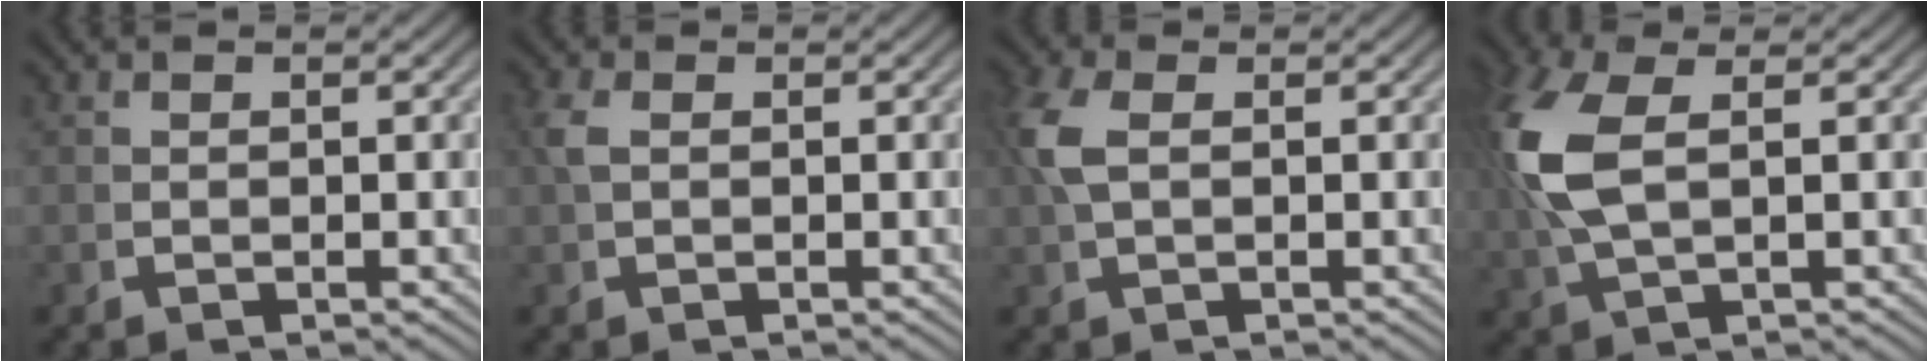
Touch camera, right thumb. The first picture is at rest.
{"total": 0.9, "force": [0.4, 0.2, 0.8], "torque": [-0.027, 0.000, 0.013]}
{"total": 2.1, "force": [0.7, 0.8, 1.8], "torque": [-0.057, 0.000, 0.021]}
{"total": 5.5, "force": [1.2, 2.5, 4.7], "torque": [-0.136, -0.008, 0.040]}